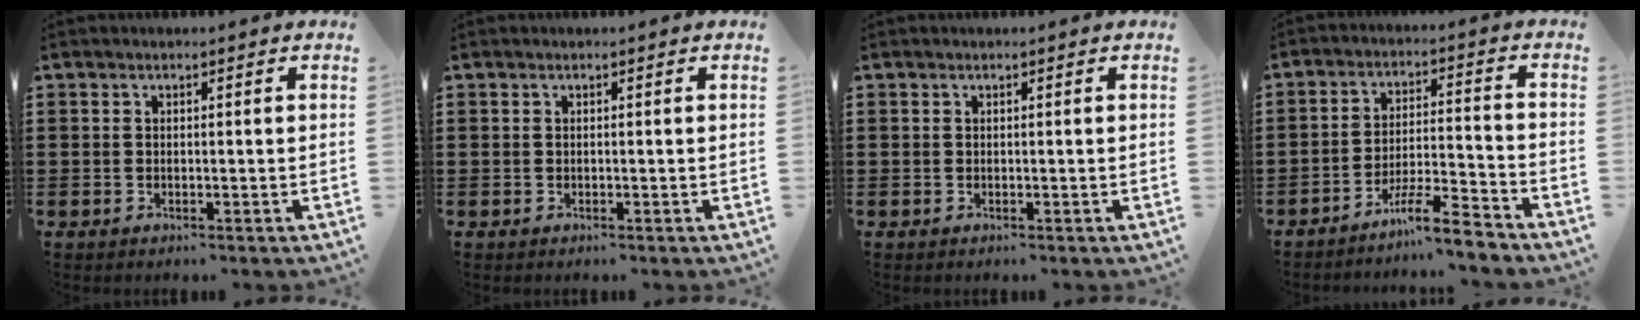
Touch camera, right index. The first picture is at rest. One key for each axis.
{"total": 0.0}
{"total": 0.0}
{"total": 7.4, "fx": -6.4, "fy": 0.4, "fz": 3.8, "tx": -0.072, "ty": 0.002, "tz": -0.121}